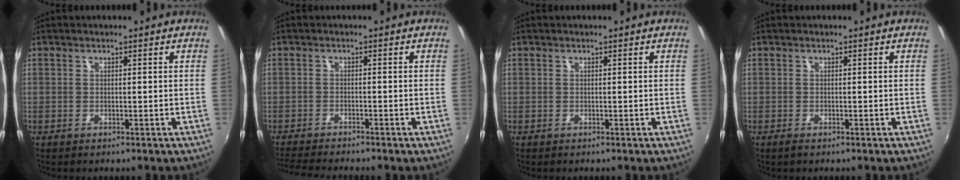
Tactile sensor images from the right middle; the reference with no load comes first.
{"total": 5.9, "force": [-5.5, -0.4, 2.1], "torque": [-0.057, -0.021, -0.096]}
{"total": 0.0}
{"total": 0.6, "force": [-0.4, 0.2, 0.4], "torque": [-0.008, -0.002, -0.008]}